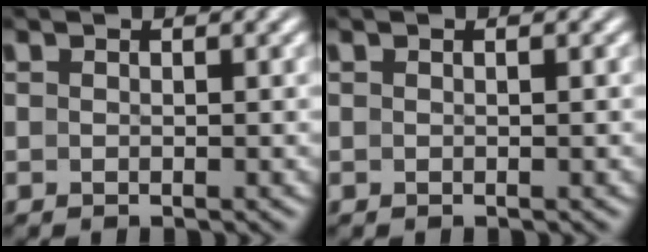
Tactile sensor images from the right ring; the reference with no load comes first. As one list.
[{"total": 0.0}]